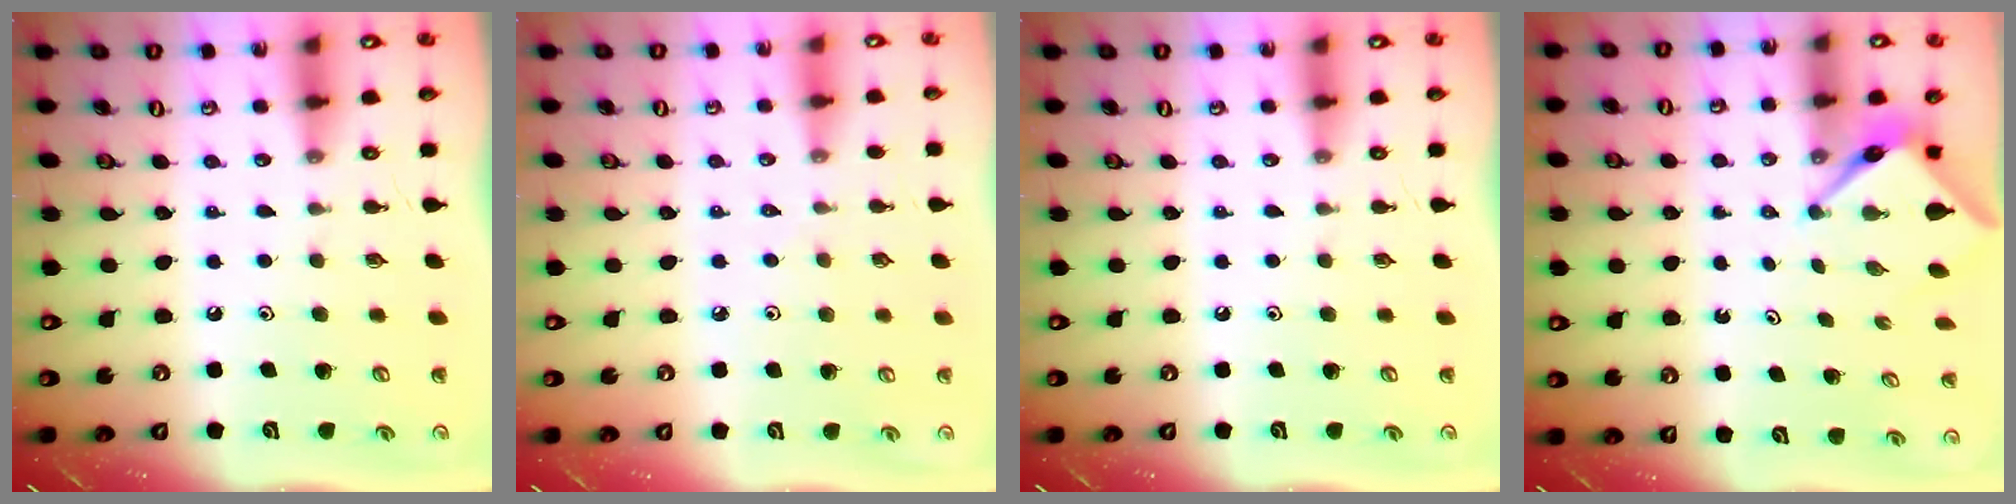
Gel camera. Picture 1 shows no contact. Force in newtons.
{"total": 1.7, "press": 1.6, "slide": 0.4}
{"total": 0.0}
{"total": 3.9, "press": 3.9, "slide": 0.2}